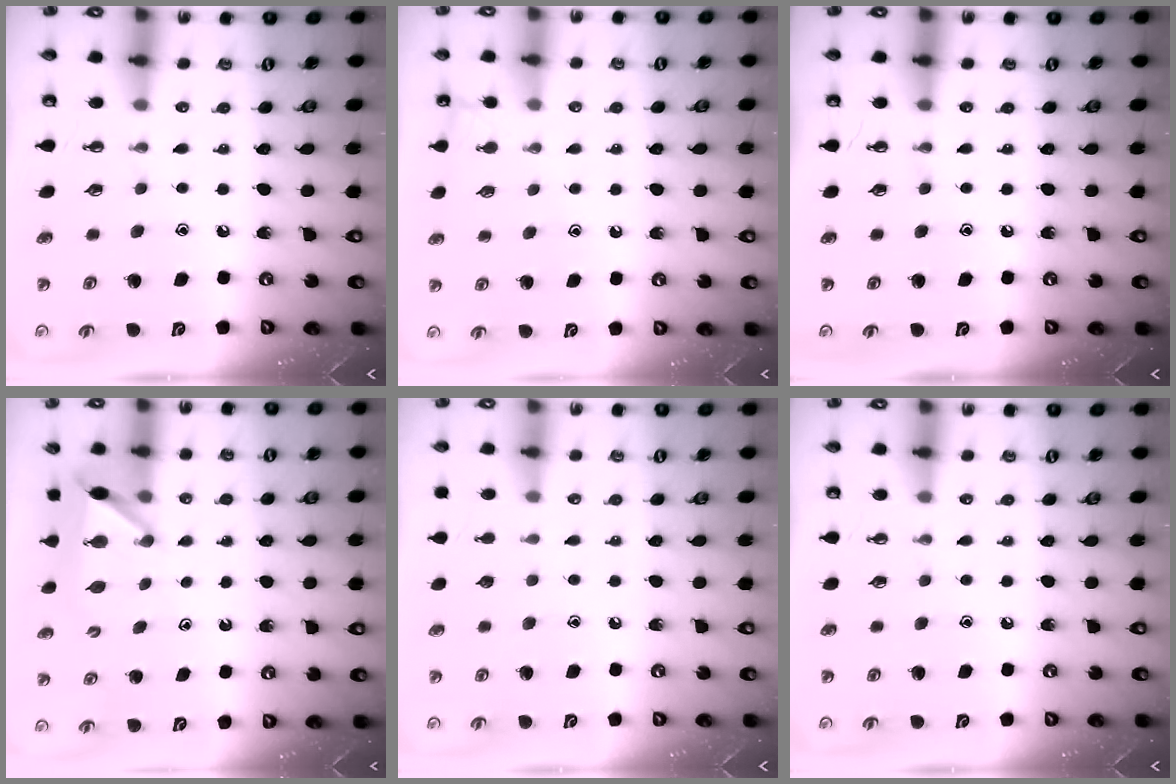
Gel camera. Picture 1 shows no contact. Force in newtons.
{"total": 2.2, "press": 2.2, "slide": 0.3}
{"total": 0.0}
{"total": 5.8, "press": 5.8, "slide": 0.4}
{"total": 0.0}
{"total": 0.0}